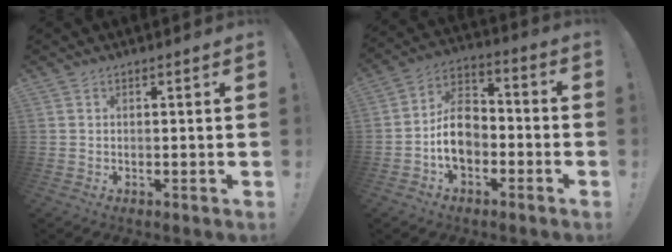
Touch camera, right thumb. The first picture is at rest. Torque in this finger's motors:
{"motor_torque": [1.57, 1.07, 0.05, 0.04, 0.03]}